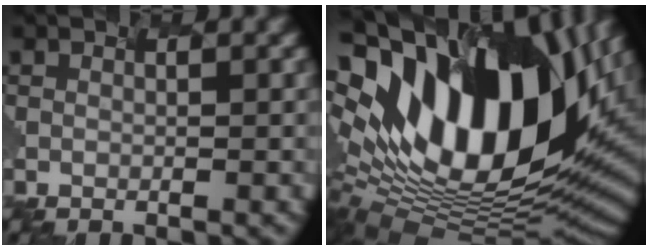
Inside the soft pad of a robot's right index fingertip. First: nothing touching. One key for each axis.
{"total": 18.5, "fx": 4.2, "fy": 10.5, "fz": 14.7, "tx": -0.281, "ty": 0.011, "tz": 0.071}